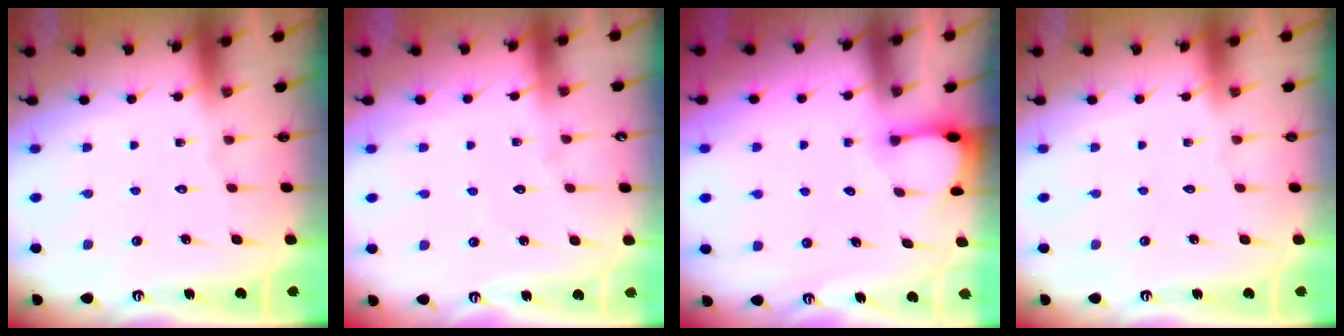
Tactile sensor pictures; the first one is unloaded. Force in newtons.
{"total": 3.0, "press": 3.0, "slide": 0.3}
{"total": 2.0, "press": 1.9, "slide": 0.3}
{"total": 0.0}